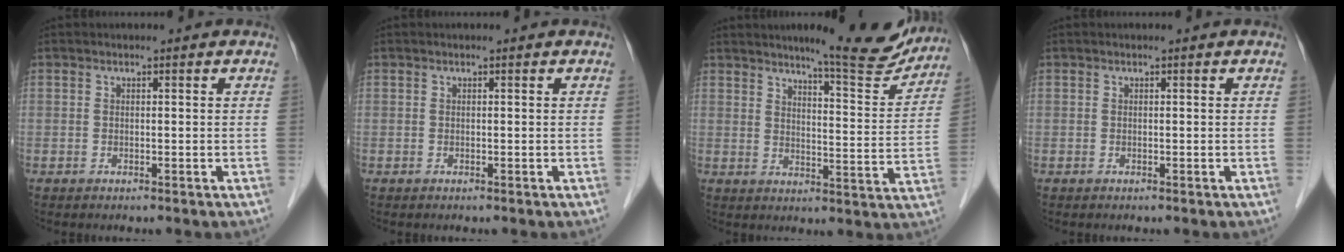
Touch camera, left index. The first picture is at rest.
{"total": 0.0}
{"total": 12.1, "force": [10.9, 0.8, 5.0], "torque": [-0.060, -0.031, 0.135]}
{"total": 0.0}